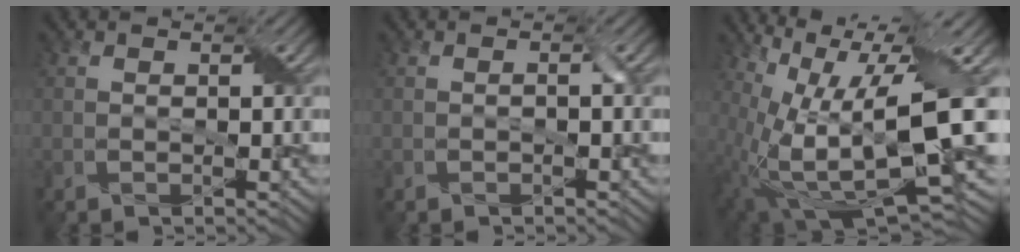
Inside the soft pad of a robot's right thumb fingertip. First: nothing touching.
{"total": 0.6, "force": [-0.2, 0.0, 0.6], "torque": [-0.012, 0.004, -0.002]}
{"total": 15.8, "force": [1.4, 5.5, 14.8], "torque": [-0.280, -0.019, 0.043]}